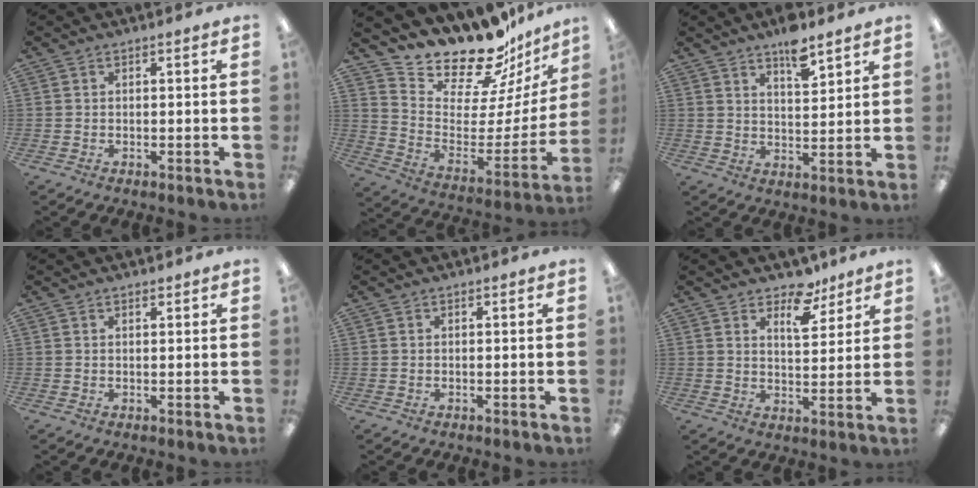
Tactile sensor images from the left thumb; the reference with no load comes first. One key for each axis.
{"total": 20.3, "fx": 18.2, "fy": 6.3, "fz": 6.5, "tx": -0.095, "ty": -0.160, "tz": 0.314}
{"total": 7.5, "fx": 5.9, "fy": 2.4, "fz": 4.0, "tx": -0.053, "ty": -0.040, "tz": 0.099}
{"total": 1.0, "fx": 0.9, "fy": 0.3, "fz": 0.3, "tx": -0.006, "ty": 0.000, "tz": 0.017}
{"total": 0.0}
{"total": 8.3, "fx": 5.9, "fy": 4.1, "fz": 4.1, "tx": -0.042, "ty": -0.033, "tz": 0.099}